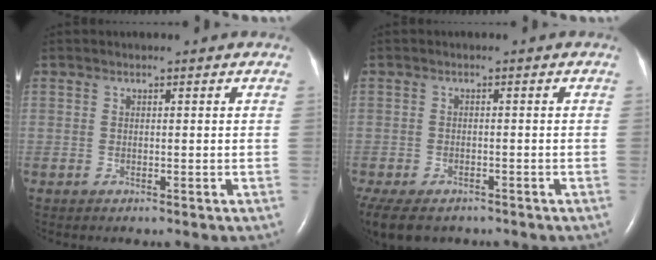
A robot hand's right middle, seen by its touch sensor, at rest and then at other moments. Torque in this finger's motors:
{"motor_torque": [0.80, -0.80, 0.10, 0.03]}